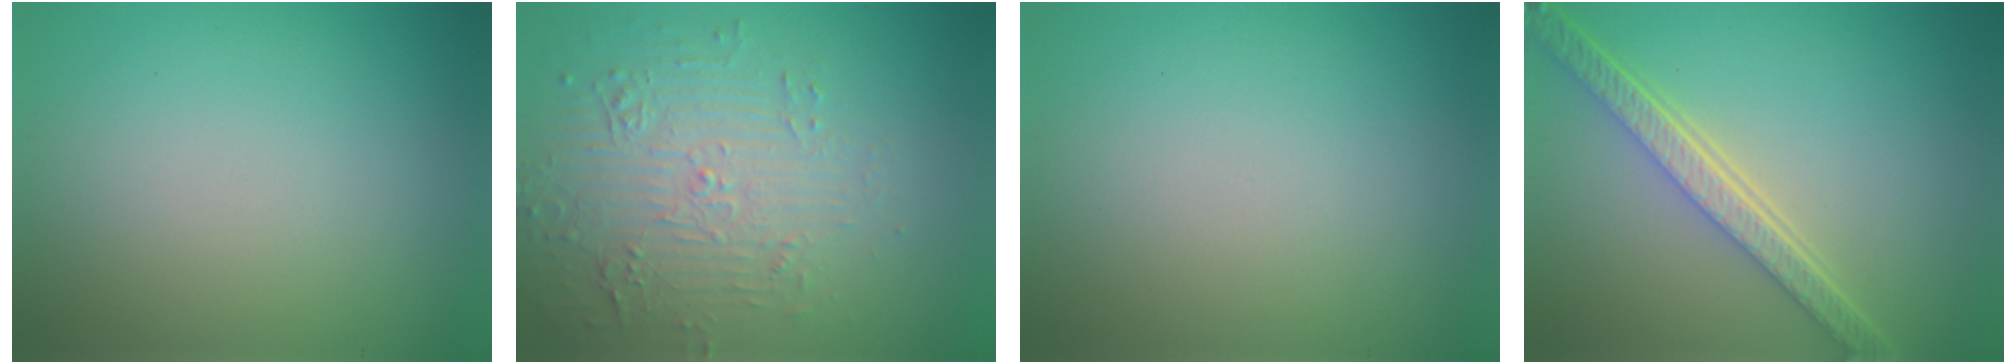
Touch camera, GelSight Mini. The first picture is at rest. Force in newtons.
{"total": 5.2, "press": 3.7, "slide": 3.6}
{"total": 0.0}
{"total": 5.5, "press": 4.1, "slide": 3.6}